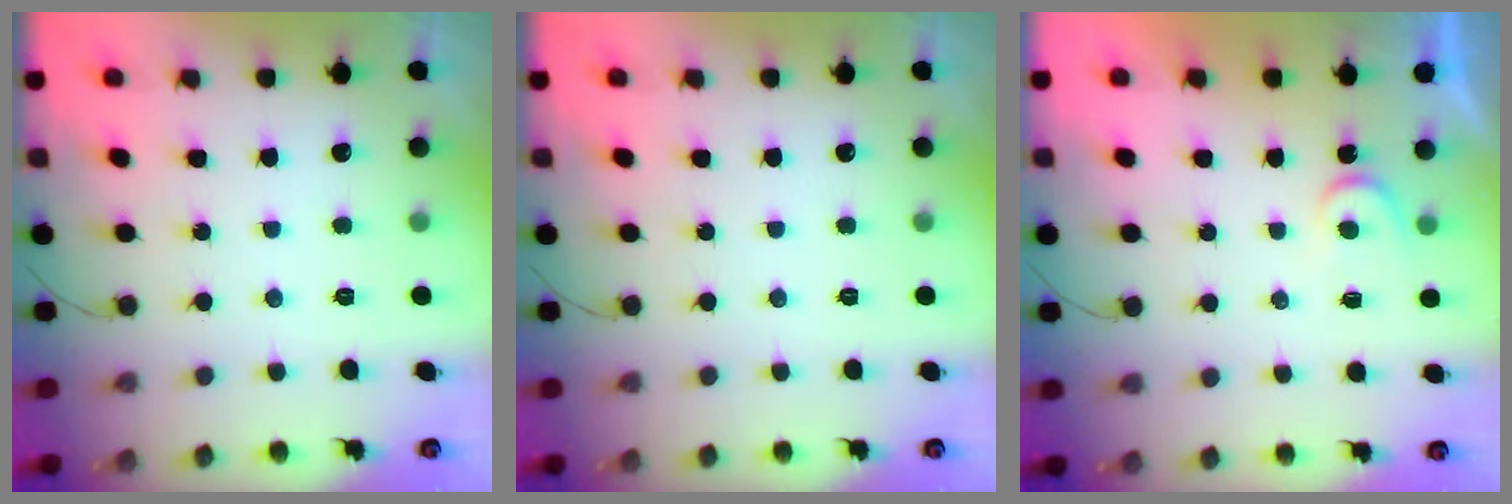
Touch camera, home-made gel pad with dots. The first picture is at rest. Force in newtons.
{"total": 0.0}
{"total": 3.7, "press": 3.6, "slide": 0.4}